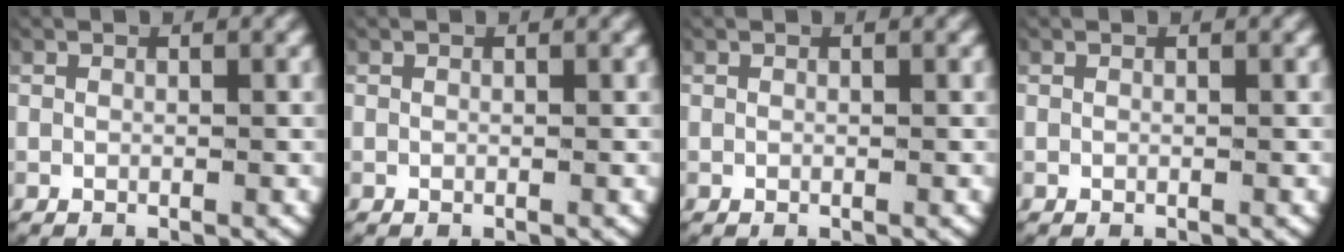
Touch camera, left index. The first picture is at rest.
{"total": 0.0}
{"total": 0.0}
{"total": 0.0}